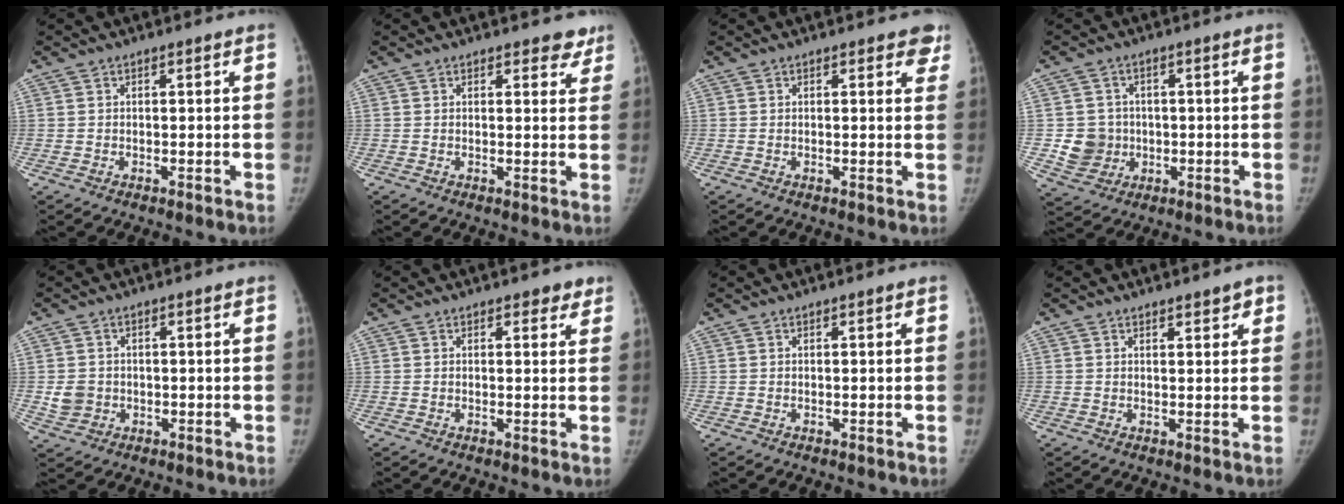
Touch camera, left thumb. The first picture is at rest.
{"total": 3.5, "force": [2.8, 1.8, 1.0], "torque": [0.021, -0.015, 0.027]}
{"total": 3.4, "force": [2.6, 1.7, 1.5], "torque": [0.016, -0.009, 0.019]}
{"total": 6.7, "force": [-0.5, 6.4, 1.9], "torque": [-0.007, 0.007, -0.002]}
{"total": 3.9, "force": [-0.3, 3.5, 1.6], "torque": [-0.019, 0.001, 0.002]}
{"total": 2.6, "force": [1.8, 1.3, 1.2], "torque": [0.008, -0.008, 0.019]}
{"total": 0.0}
{"total": 2.7, "force": [1.9, 1.2, 1.5], "torque": [-0.005, -0.010, 0.025]}